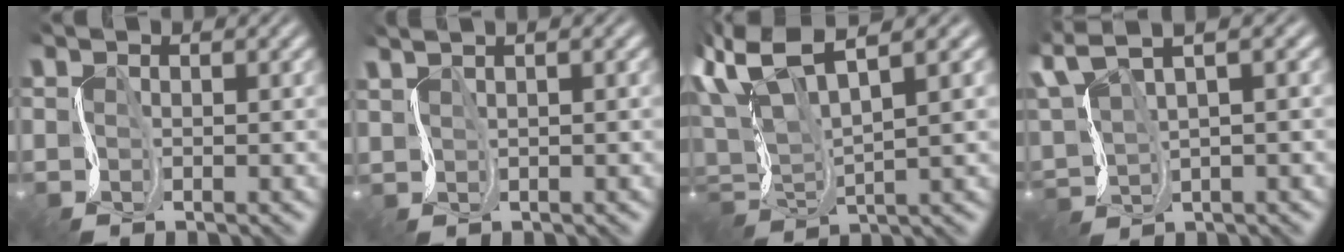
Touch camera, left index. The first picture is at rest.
{"total": 2.7, "force": [1.9, 0.7, 1.8], "torque": [-0.044, 0.016, 0.023]}
{"total": 6.5, "force": [2.1, 1.9, 5.8], "torque": [-0.127, 0.016, 0.034]}
{"total": 3.9, "force": [2.3, 1.0, 3.0], "torque": [-0.079, 0.018, 0.034]}